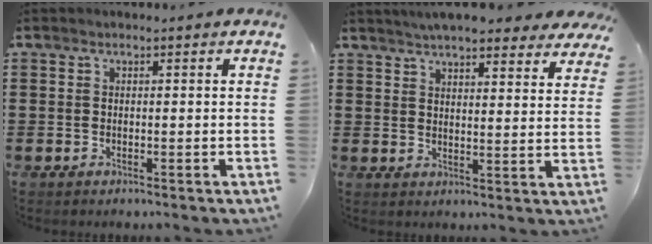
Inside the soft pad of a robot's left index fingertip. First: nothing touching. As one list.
[{"total": 5.9, "force": [5.6, 0.3, 1.8], "torque": [-0.055, -0.019, 0.099]}]